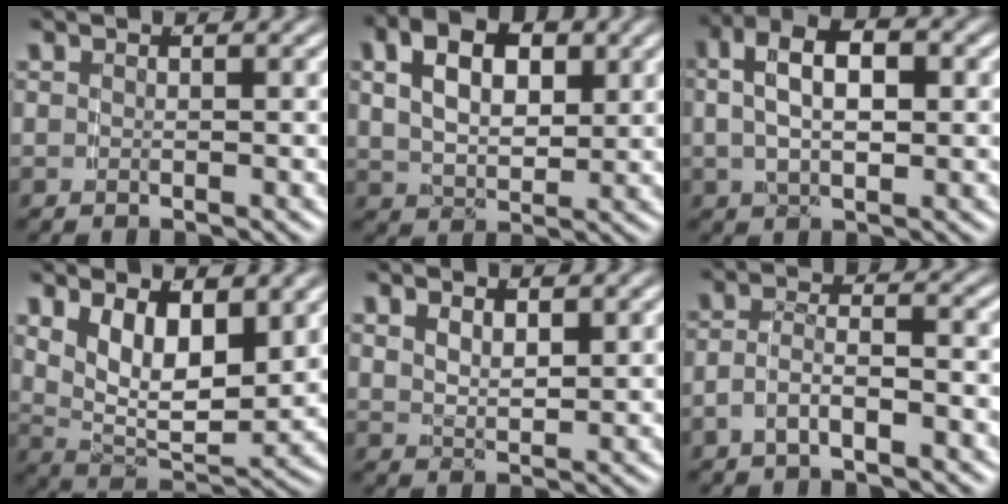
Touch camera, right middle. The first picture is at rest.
{"total": 7.6, "force": [2.6, 5.1, 5.0], "torque": [-0.079, 0.005, 0.040]}
{"total": 7.7, "force": [2.1, 4.4, 6.0], "torque": [-0.090, 0.017, 0.024]}
{"total": 9.1, "force": [1.7, 5.7, 6.9], "torque": [-0.127, -0.016, 0.032]}
{"total": 2.2, "force": [1.2, 0.8, 1.7], "torque": [-0.036, -0.013, 0.033]}
{"total": 3.0, "force": [-1.9, 1.2, 1.9], "torque": [-0.036, -0.008, -0.033]}